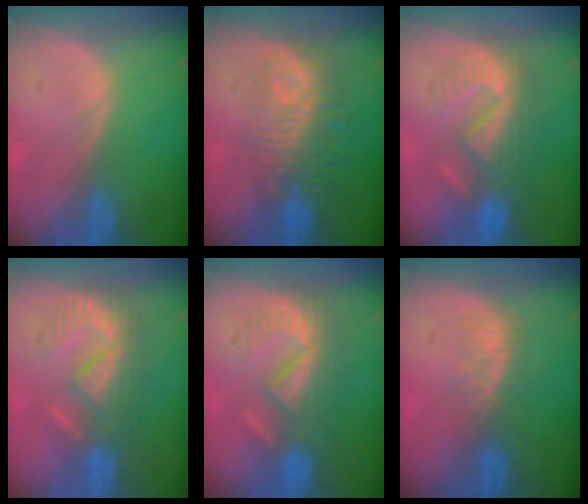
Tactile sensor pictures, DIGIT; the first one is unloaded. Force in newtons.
{"total": 9.6, "press": 8.6, "slide": 4.4}
{"total": 8.7, "press": 8.2, "slide": 3.0}
{"total": 8.9, "press": 7.9, "slide": 4.1}
{"total": 8.9, "press": 8.1, "slide": 3.6}
{"total": 4.1, "press": 3.7, "slide": 1.8}